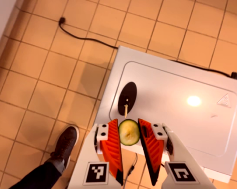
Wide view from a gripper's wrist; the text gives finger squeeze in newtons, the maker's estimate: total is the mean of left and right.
{"total": 6.3, "left": 6.3, "right": 6.3}